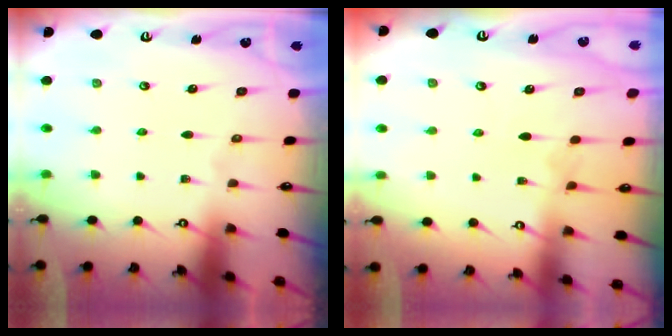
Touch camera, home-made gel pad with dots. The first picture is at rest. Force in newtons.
{"total": 3.7, "press": 3.7, "slide": 0.2}